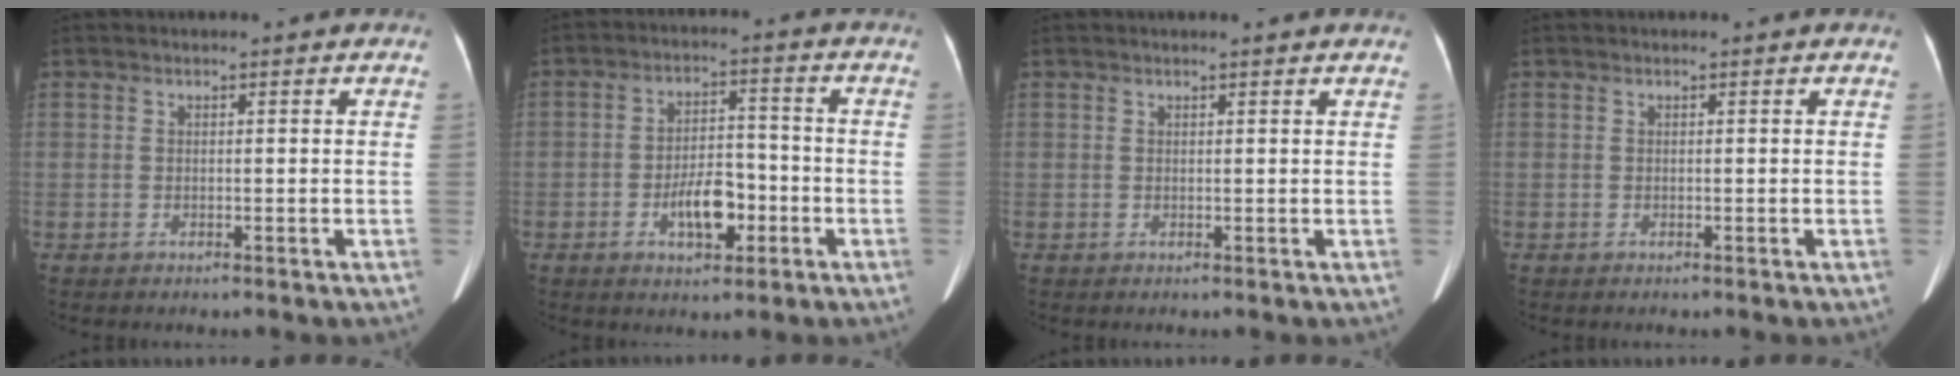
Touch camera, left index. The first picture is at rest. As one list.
[{"total": 7.0, "force": [-2.9, 3.2, 5.5], "torque": [-0.101, 0.009, -0.043]}, {"total": 2.3, "force": [2.0, 0.0, 1.0], "torque": [-0.015, 0.012, 0.022]}, {"total": 0.0}]